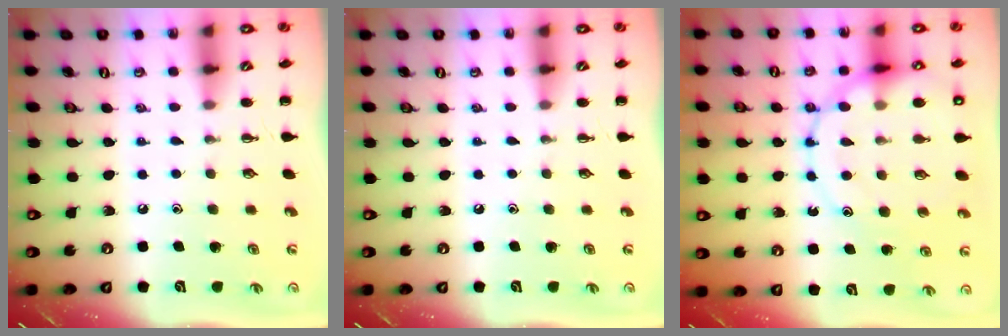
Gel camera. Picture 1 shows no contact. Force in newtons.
{"total": 0.0}
{"total": 16.5, "press": 16.4, "slide": 2.4}